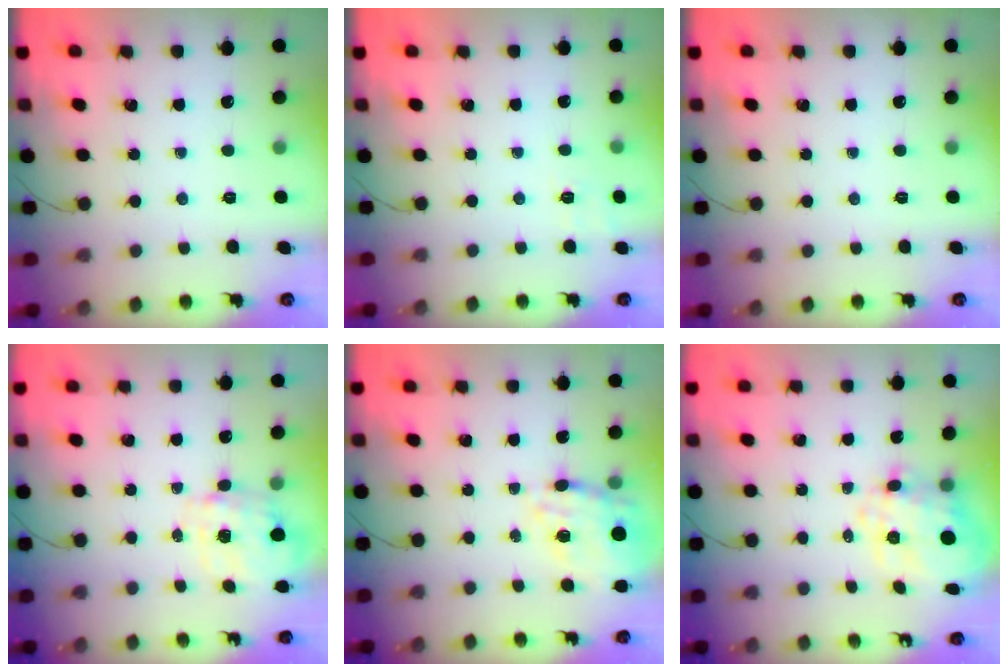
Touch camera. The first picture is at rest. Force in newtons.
{"total": 7.7, "press": 7.5, "slide": 1.9}
{"total": 0.0}
{"total": 3.6, "press": 3.6, "slide": 0.7}
{"total": 14.4, "press": 14.1, "slide": 2.7}
{"total": 11.7, "press": 11.5, "slide": 2.3}